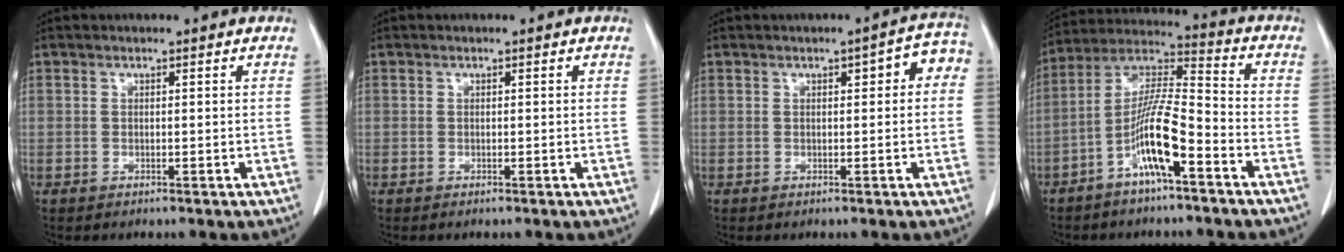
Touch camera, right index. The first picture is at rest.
{"total": 0.0}
{"total": 4.0, "force": [0.7, 1.5, 3.6], "torque": [-0.033, 0.024, 0.003]}
{"total": 11.3, "force": [-5.4, 1.2, 9.9], "torque": [-0.197, 0.009, -0.104]}